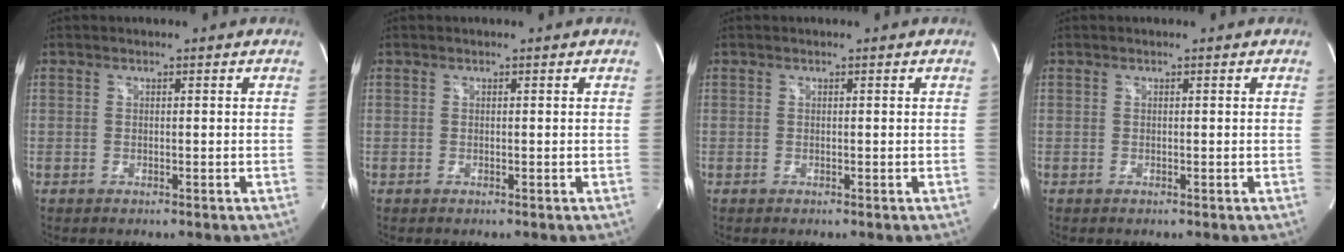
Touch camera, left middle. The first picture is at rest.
{"total": 0.0}
{"total": 0.0}
{"total": 0.0}